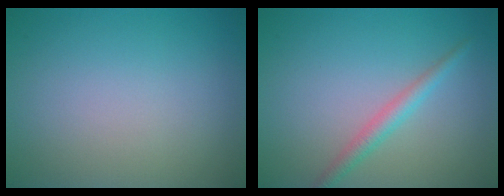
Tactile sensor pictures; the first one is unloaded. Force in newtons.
{"total": 2.0, "press": 2.0, "slide": 0.1}